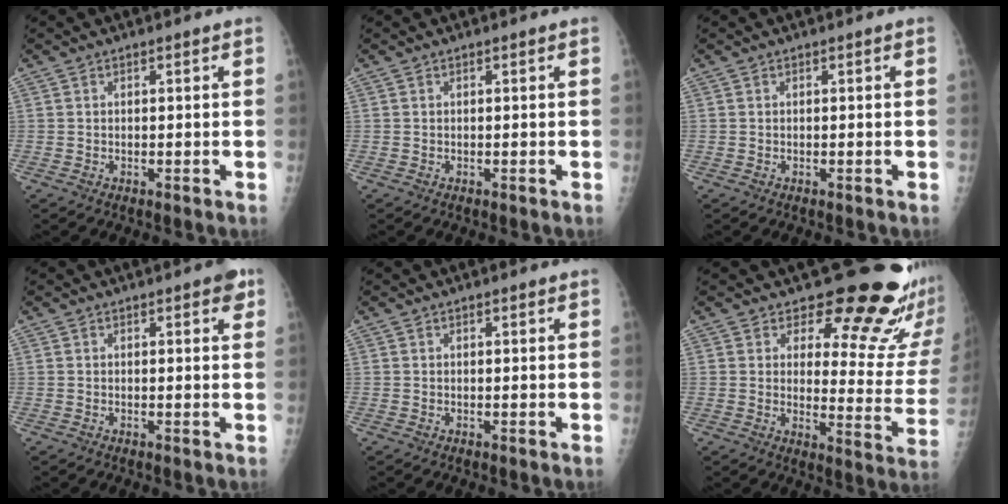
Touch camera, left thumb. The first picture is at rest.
{"total": 0.0}
{"total": 0.0}
{"total": 2.9, "force": [1.6, 1.1, 2.2], "torque": [-0.016, -0.002, 0.014]}
{"total": 0.6, "force": [0.4, 0.2, 0.4], "torque": [-0.008, -0.001, 0.005]}
{"total": 18.9, "force": [14.9, 6.7, 9.4], "torque": [-0.066, -0.128, 0.170]}